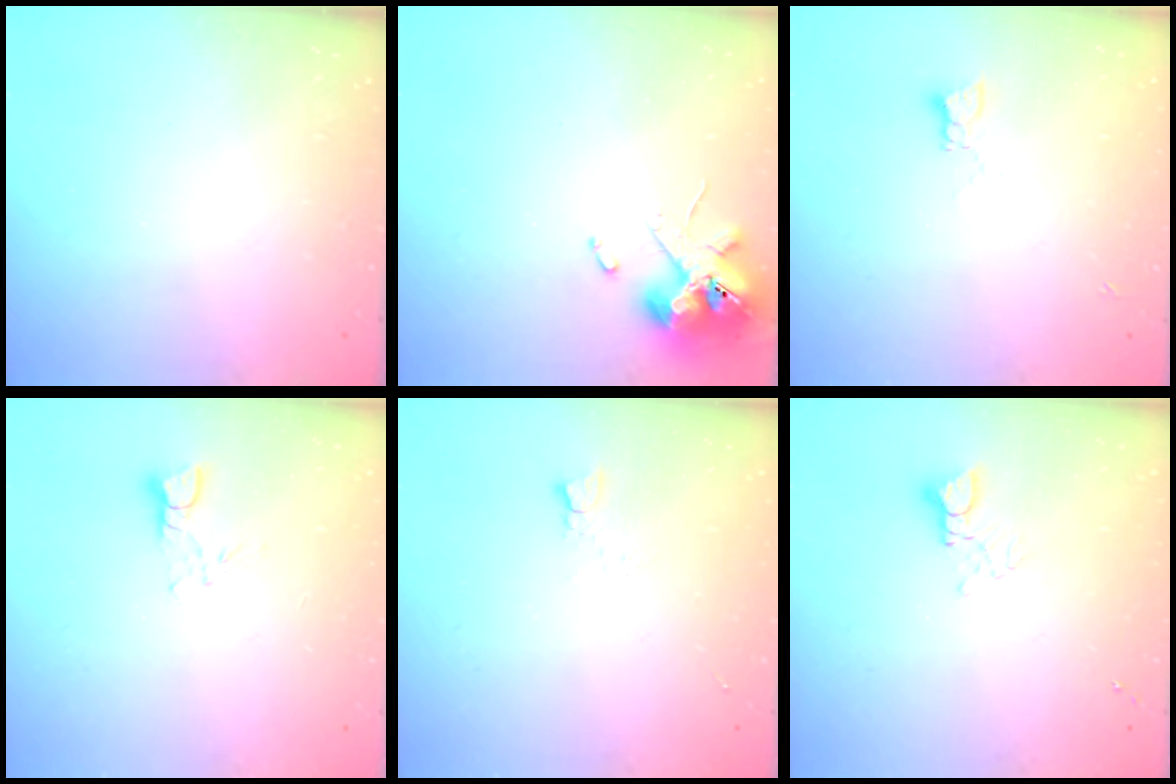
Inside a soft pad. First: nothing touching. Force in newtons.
{"total": 10.8, "press": 10.7, "slide": 1.6}
{"total": 1.8, "press": 1.7, "slide": 0.2}
{"total": 3.5, "press": 3.4, "slide": 0.3}
{"total": 2.5, "press": 2.5, "slide": 0.4}
{"total": 3.3, "press": 3.2, "slide": 0.4}